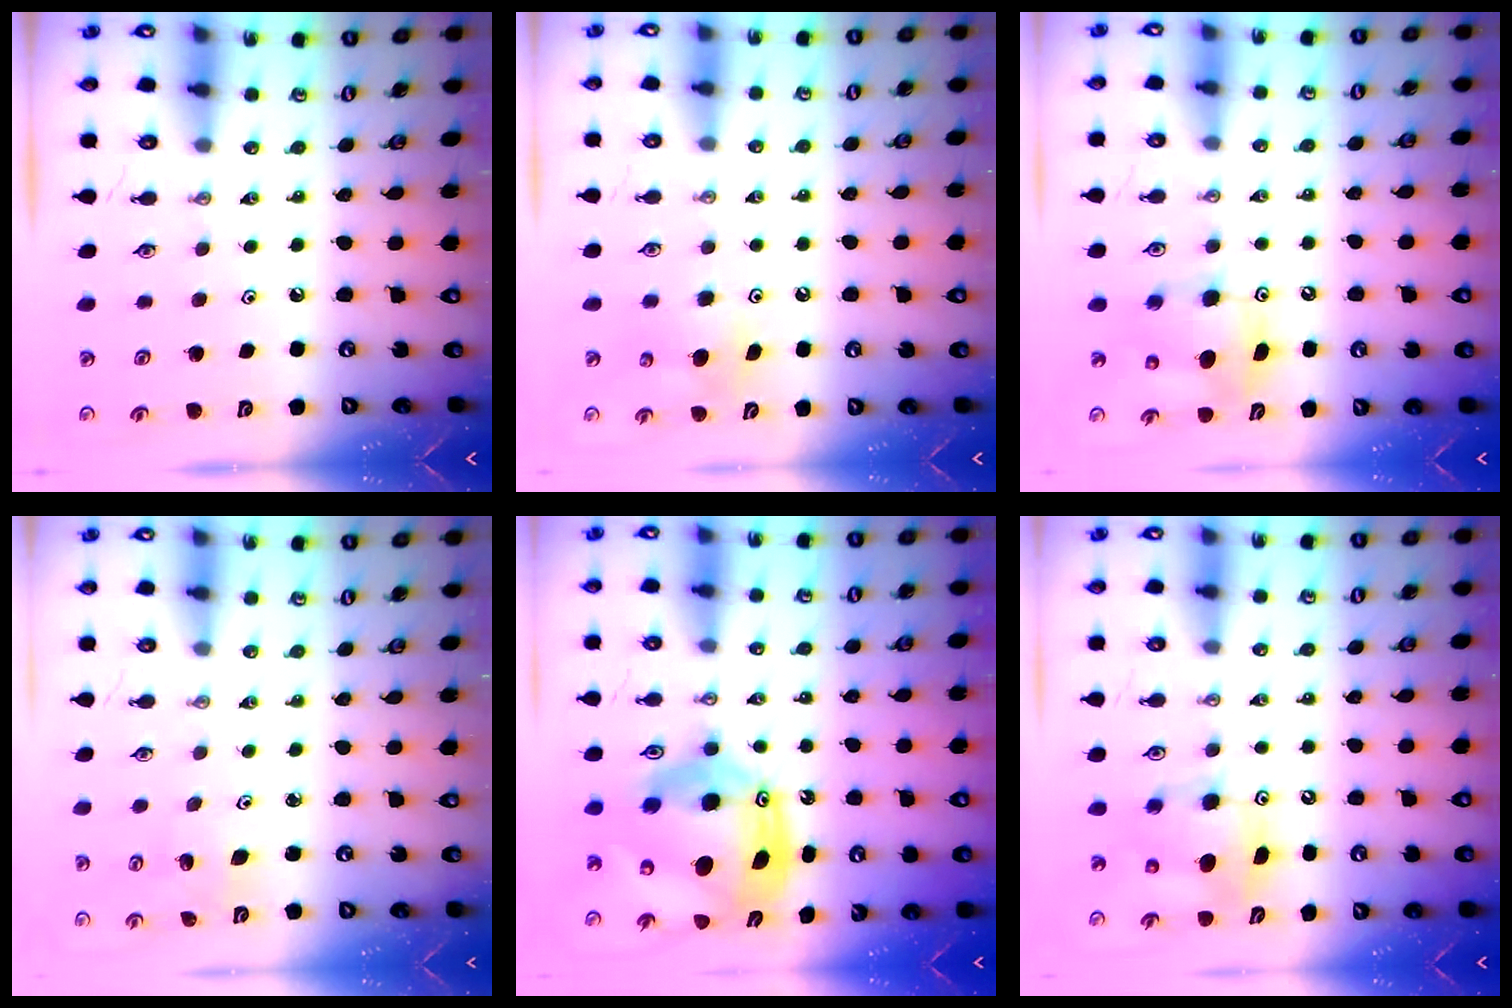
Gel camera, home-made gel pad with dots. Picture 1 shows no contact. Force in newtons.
{"total": 6.1, "press": 6.1, "slide": 0.5}
{"total": 7.4, "press": 7.4, "slide": 0.6}
{"total": 2.4, "press": 2.4, "slide": 0.1}
{"total": 18.0, "press": 17.9, "slide": 1.6}
{"total": 8.0, "press": 8.0, "slide": 0.7}